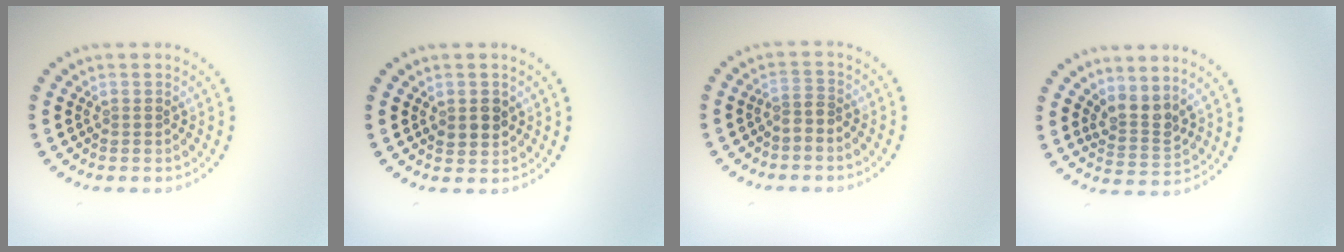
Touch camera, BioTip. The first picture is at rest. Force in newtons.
{"total": 1.7, "press": 1.7, "slide": 0.3}
{"total": 1.1, "press": 0.6, "slide": 0.9}
{"total": 2.6, "press": 1.9, "slide": 1.8}